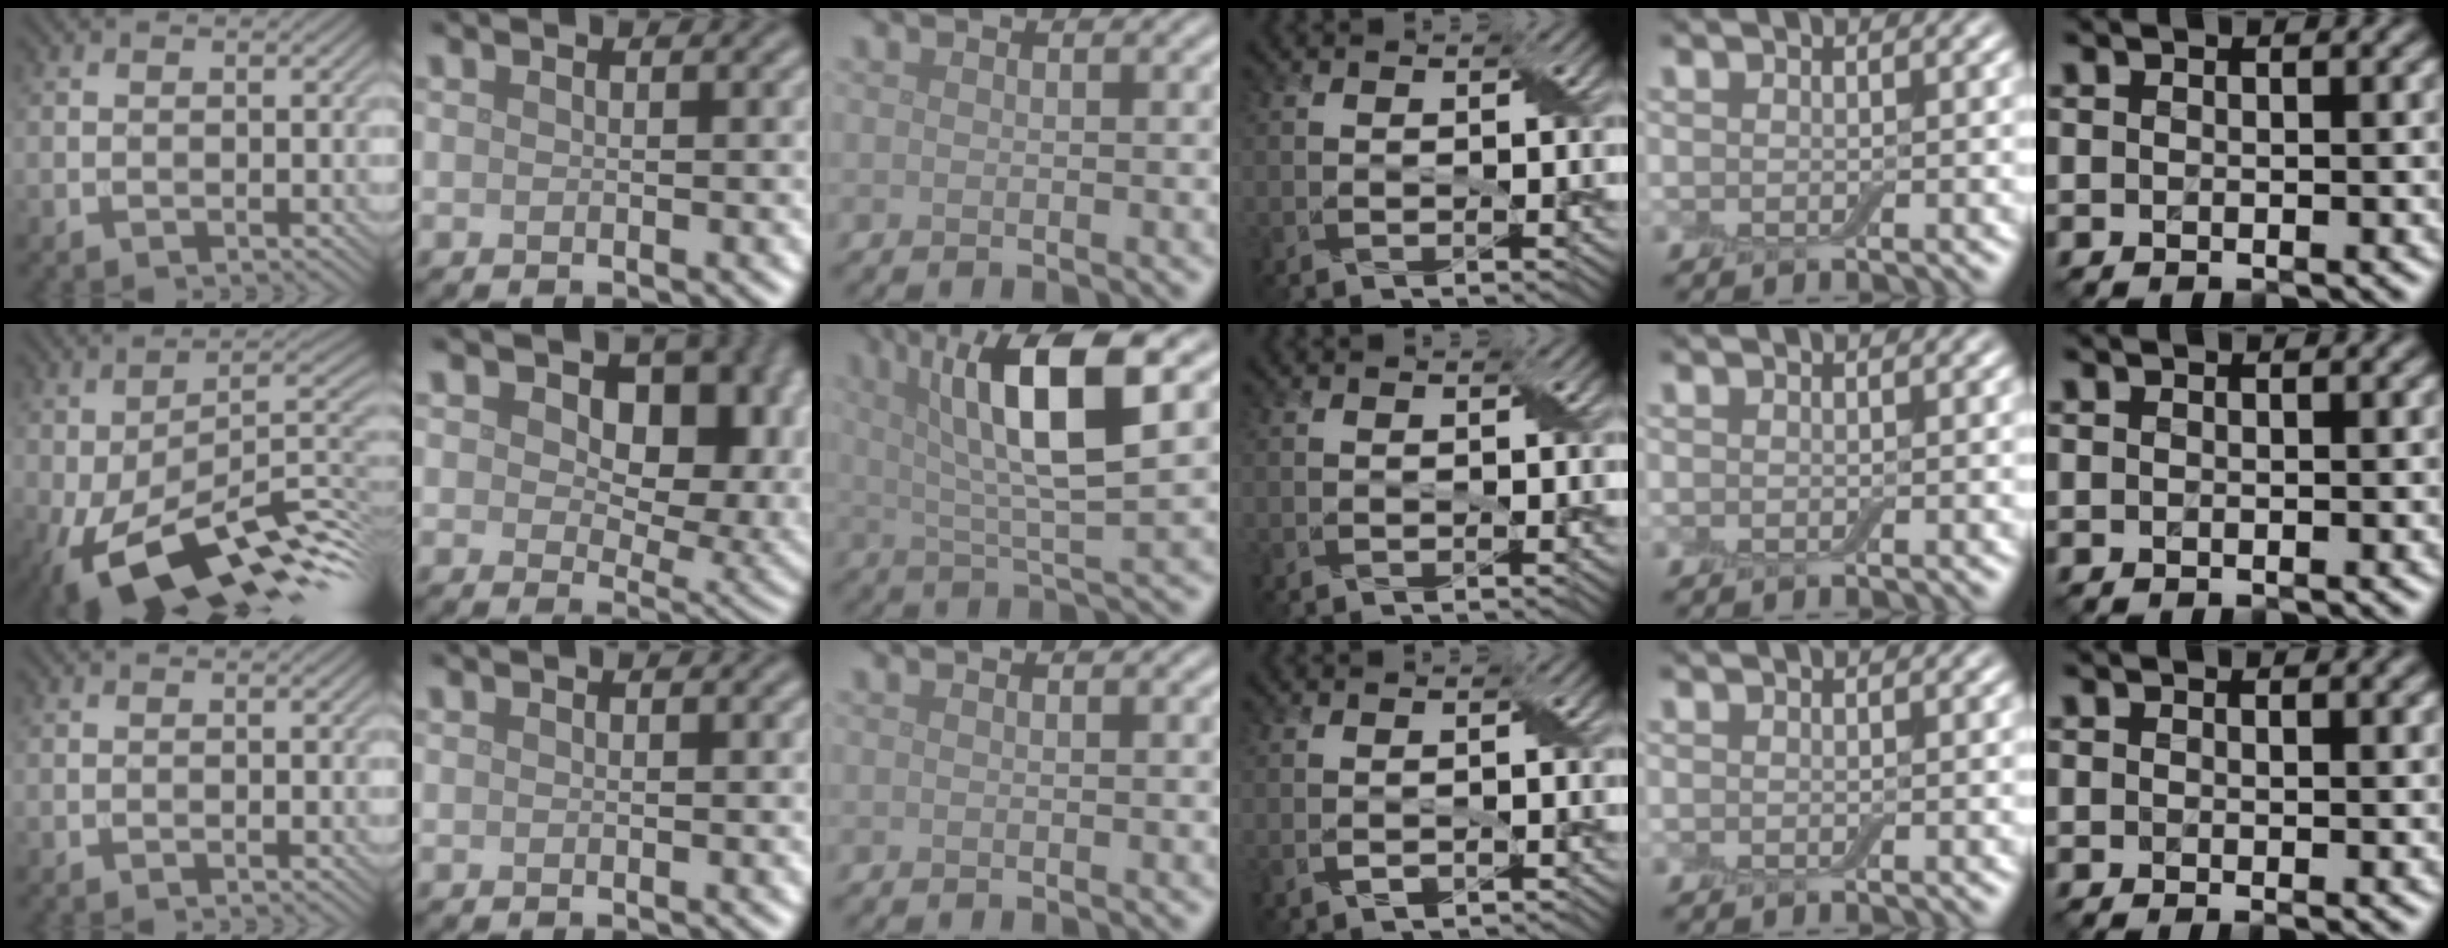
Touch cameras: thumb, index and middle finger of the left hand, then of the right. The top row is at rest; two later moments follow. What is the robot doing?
{"motion": "peel", "object": "aluminum foil"}